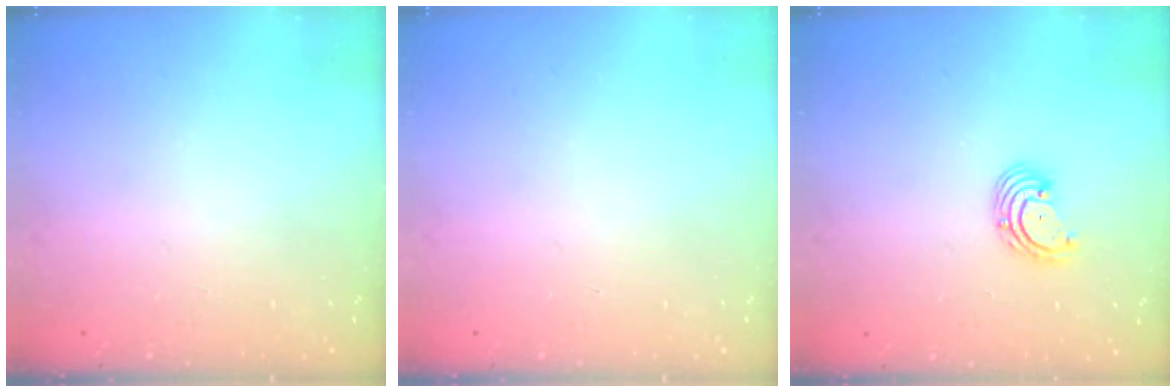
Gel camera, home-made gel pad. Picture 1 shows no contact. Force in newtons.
{"total": 0.0}
{"total": 2.9, "press": 2.9, "slide": 0.1}